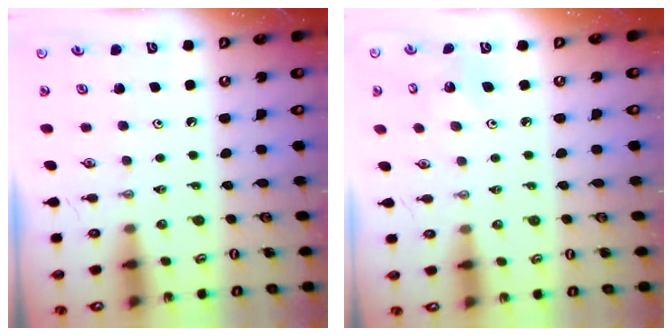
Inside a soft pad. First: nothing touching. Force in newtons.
{"total": 3.7, "press": 3.7, "slide": 0.1}